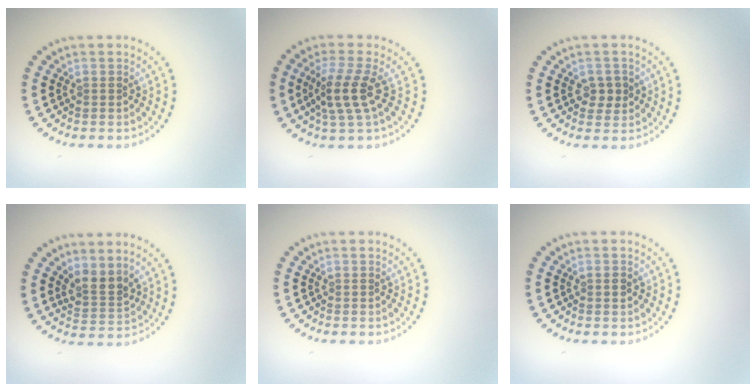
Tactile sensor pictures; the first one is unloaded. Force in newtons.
{"total": 3.4, "press": 2.9, "slide": 1.8}
{"total": 1.9, "press": 1.8, "slide": 0.6}
{"total": 2.5, "press": 1.9, "slide": 1.7}
{"total": 0.0}
{"total": 0.9, "press": 0.9, "slide": 0.0}